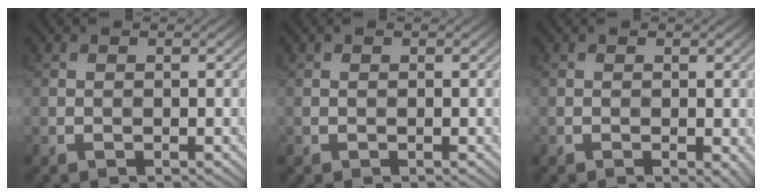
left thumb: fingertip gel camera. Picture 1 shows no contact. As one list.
[{"total": 0.0}, {"total": 1.4, "force": [-0.4, 0.6, 1.2], "torque": [-0.019, -0.007, -0.005]}]